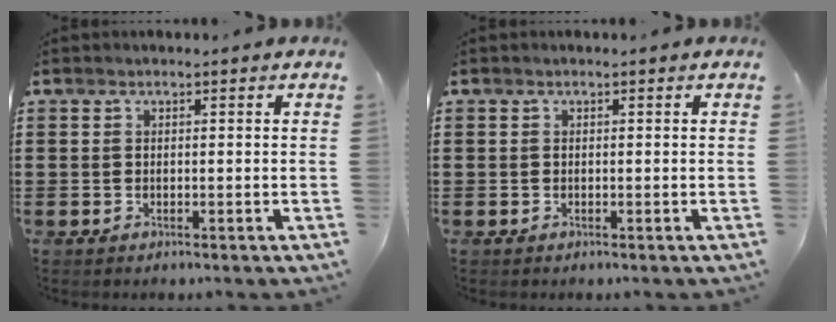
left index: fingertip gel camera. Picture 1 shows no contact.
{"total": 0.0}